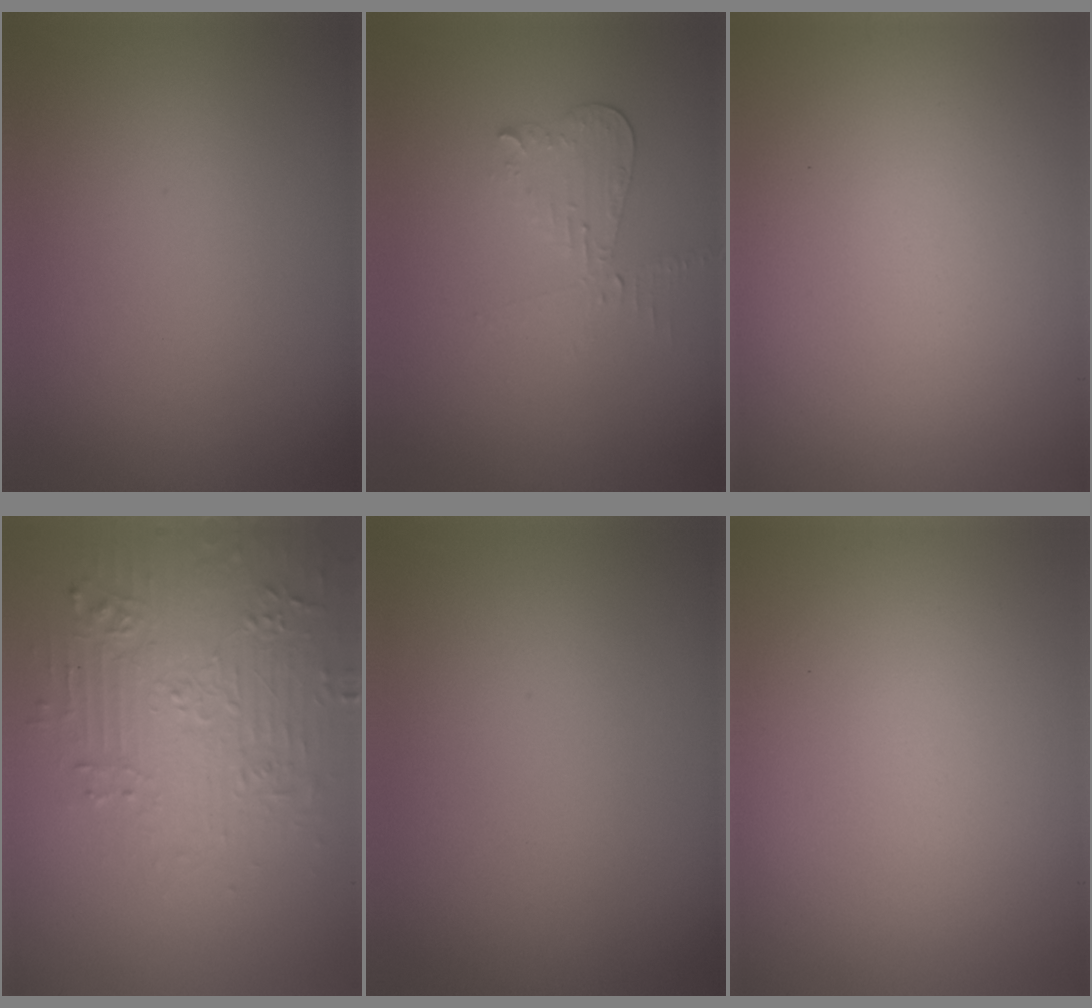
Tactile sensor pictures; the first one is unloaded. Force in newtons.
{"total": 2.1, "press": 2.0, "slide": 0.5}
{"total": 0.0}
{"total": 4.6, "press": 4.4, "slide": 1.4}
{"total": 0.0}
{"total": 0.0}